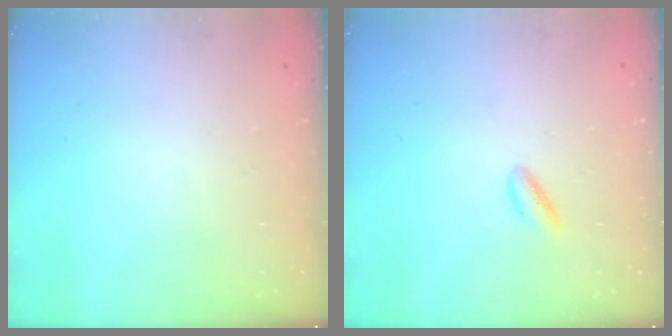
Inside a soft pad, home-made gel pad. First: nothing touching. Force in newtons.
{"total": 3.0, "press": 2.8, "slide": 0.9}